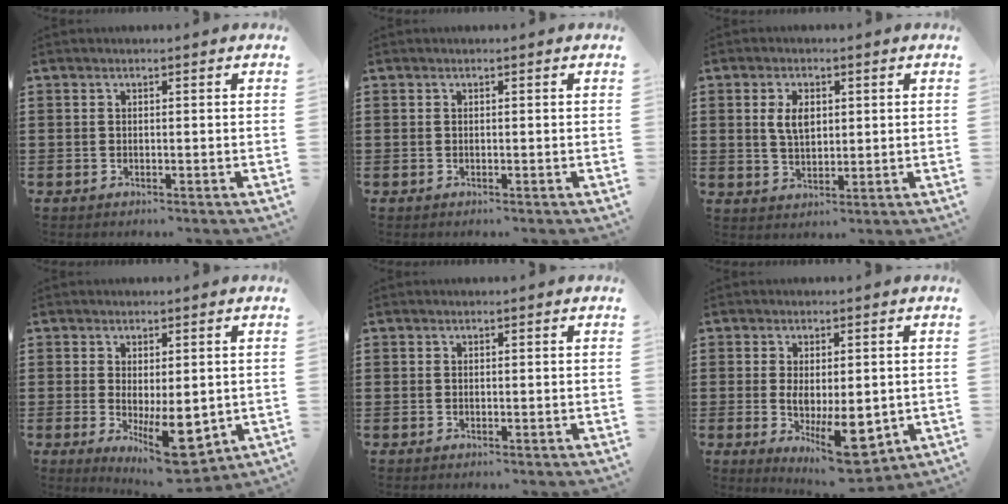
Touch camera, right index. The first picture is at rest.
{"total": 0.0}
{"total": 4.4, "force": [1.0, 2.5, 3.4], "torque": [-0.065, 0.009, 0.015]}
{"total": 8.1, "force": [-1.6, 3.4, 7.2], "torque": [-0.103, -0.008, -0.022]}
{"total": 0.0}
{"total": 9.3, "force": [-1.6, 4.2, 8.2], "torque": [-0.133, -0.003, -0.022]}